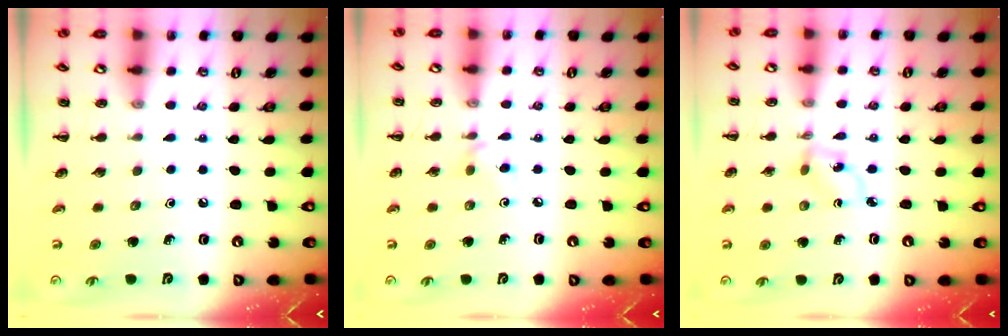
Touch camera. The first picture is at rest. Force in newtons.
{"total": 3.5, "press": 3.3, "slide": 1.2}
{"total": 1.5, "press": 1.4, "slide": 0.4}